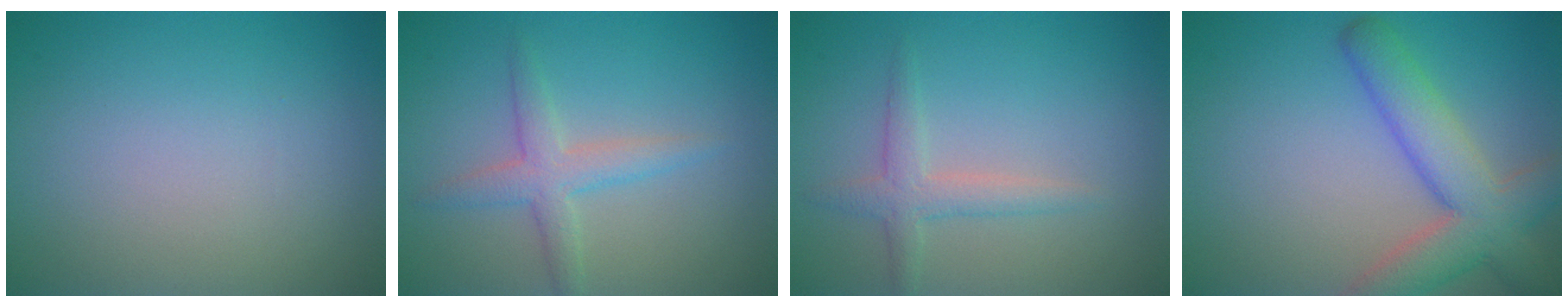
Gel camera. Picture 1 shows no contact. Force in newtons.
{"total": 2.8, "press": 2.8, "slide": 0.1}
{"total": 2.2, "press": 2.2, "slide": 0.1}
{"total": 6.8, "press": 6.8, "slide": 0.5}